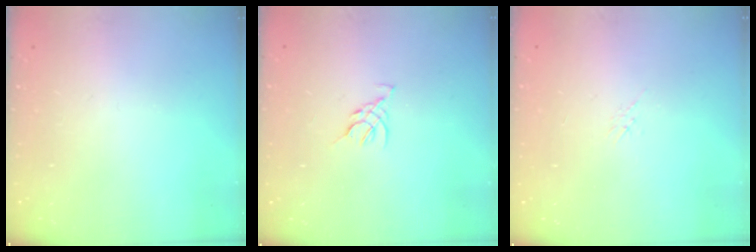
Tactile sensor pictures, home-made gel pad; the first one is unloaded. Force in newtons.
{"total": 3.6, "press": 3.5, "slide": 0.8}
{"total": 1.7, "press": 1.6, "slide": 0.4}